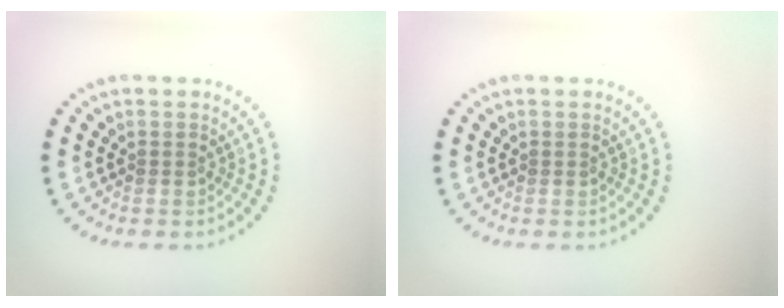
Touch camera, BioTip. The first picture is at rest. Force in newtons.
{"total": 0.0}